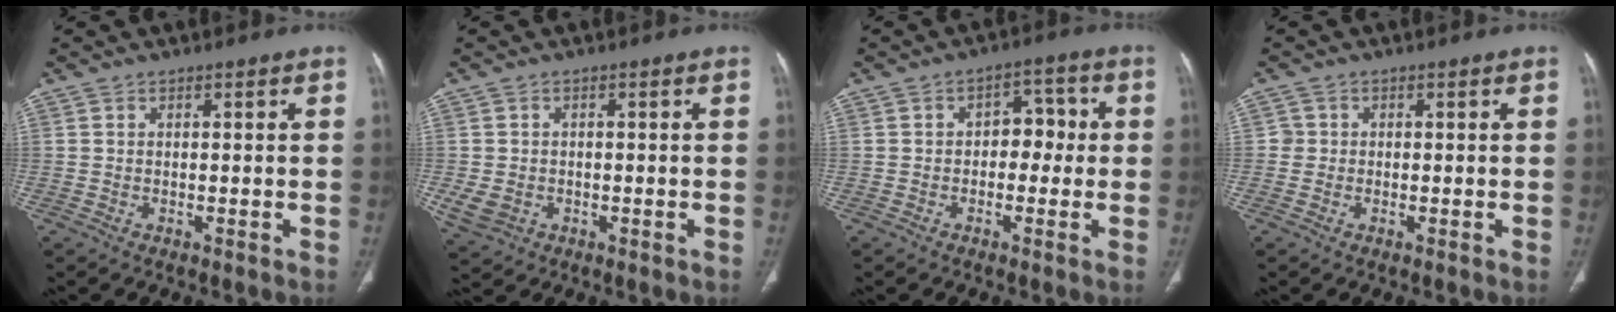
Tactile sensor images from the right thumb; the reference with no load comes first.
{"total": 4.3, "force": [-0.7, 3.5, 2.3], "torque": [-0.047, 0.001, -0.003]}
{"total": 5.7, "force": [-0.1, 4.0, 4.1], "torque": [-0.025, 0.022, -0.009]}
{"total": 1.5, "force": [0.0, 1.5, 0.1], "torque": [0.008, 0.005, -0.002]}